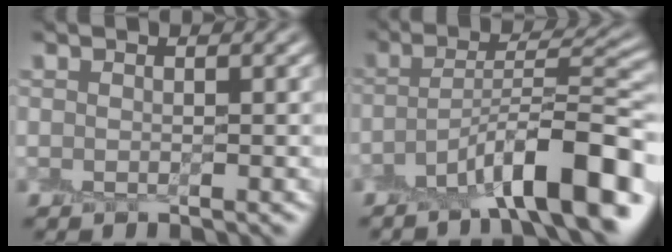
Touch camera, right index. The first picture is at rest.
{"total": 10.0, "force": [-5.3, 2.3, 8.2], "torque": [-0.119, 0.018, -0.091]}